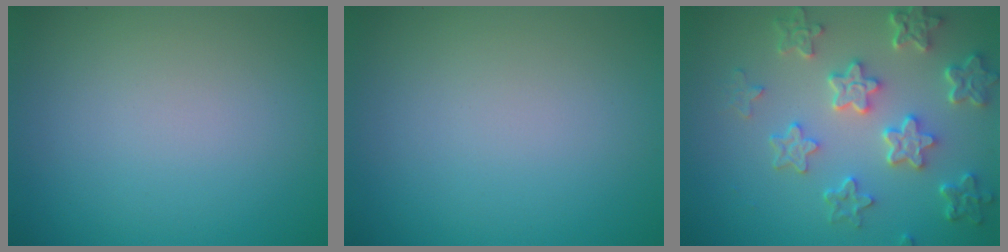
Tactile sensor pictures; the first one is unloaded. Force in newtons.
{"total": 0.0}
{"total": 6.0, "press": 4.7, "slide": 3.9}